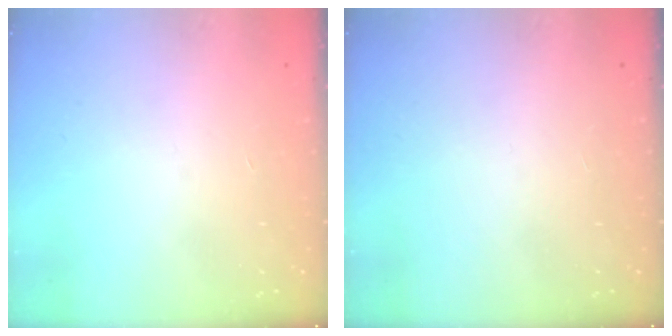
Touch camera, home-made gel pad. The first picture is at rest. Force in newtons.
{"total": 0.0}